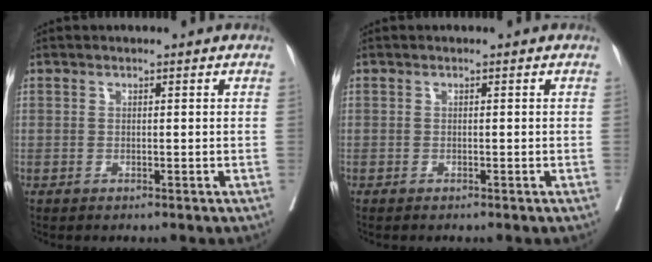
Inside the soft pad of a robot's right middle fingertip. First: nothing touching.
{"total": 0.5, "force": [-0.4, 0.1, 0.3], "torque": [-0.004, -0.001, -0.007]}